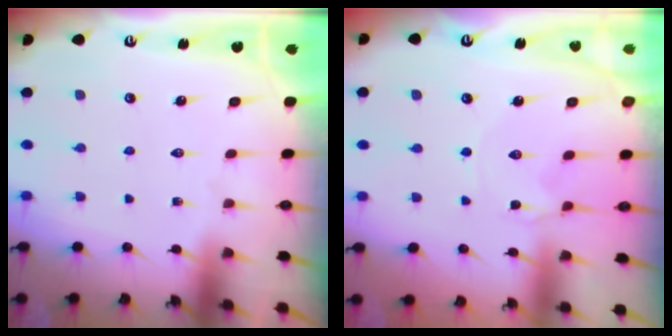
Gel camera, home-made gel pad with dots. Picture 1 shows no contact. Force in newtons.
{"total": 1.8, "press": 1.7, "slide": 0.3}